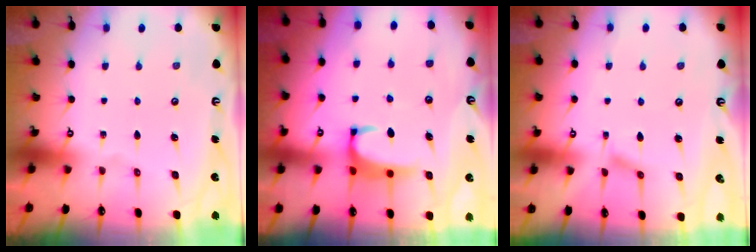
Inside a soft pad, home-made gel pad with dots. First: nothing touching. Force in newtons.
{"total": 2.0, "press": 1.9, "slide": 0.6}
{"total": 1.8, "press": 1.7, "slide": 0.5}